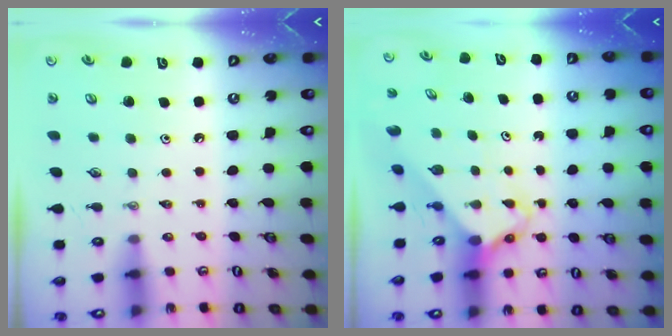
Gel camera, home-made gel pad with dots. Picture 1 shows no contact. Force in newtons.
{"total": 2.7, "press": 2.7, "slide": 0.2}